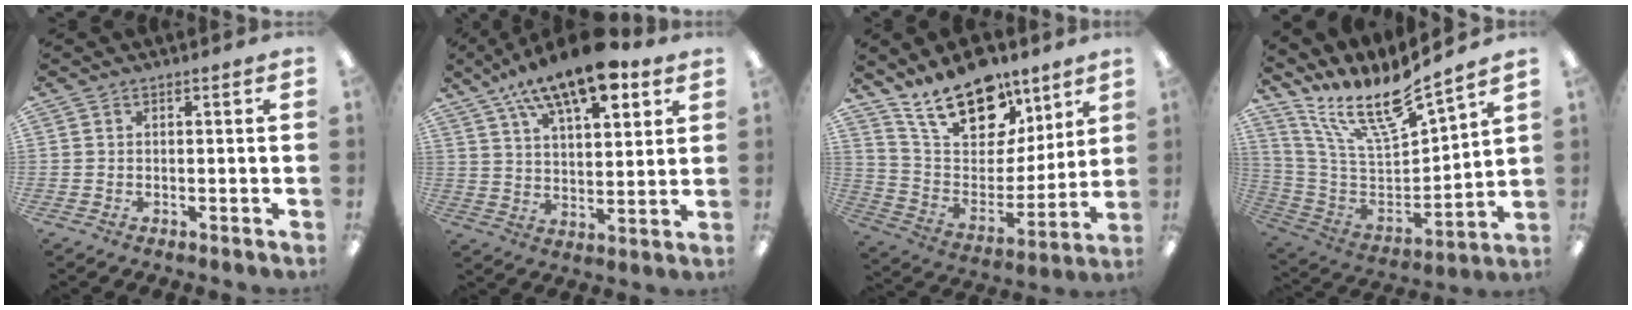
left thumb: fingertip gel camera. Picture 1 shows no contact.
{"total": 17.4, "force": [11.6, 6.6, 11.2], "torque": [-0.180, -0.056, 0.194]}
{"total": 19.9, "force": [14.4, 10.1, 9.3], "torque": [-0.172, -0.081, 0.262]}
{"total": 17.6, "force": [13.7, 3.9, 10.4], "torque": [-0.207, -0.098, 0.235]}